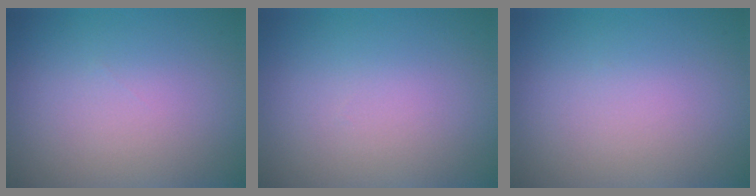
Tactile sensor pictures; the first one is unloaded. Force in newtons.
{"total": 0.0}
{"total": 0.0}